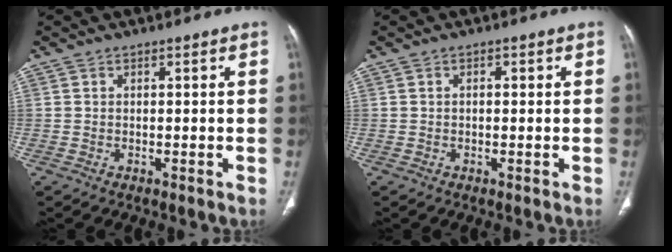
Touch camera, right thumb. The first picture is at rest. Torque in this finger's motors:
{"motor_torque": [0.09, -0.05, -0.21, -0.25, 0.06]}